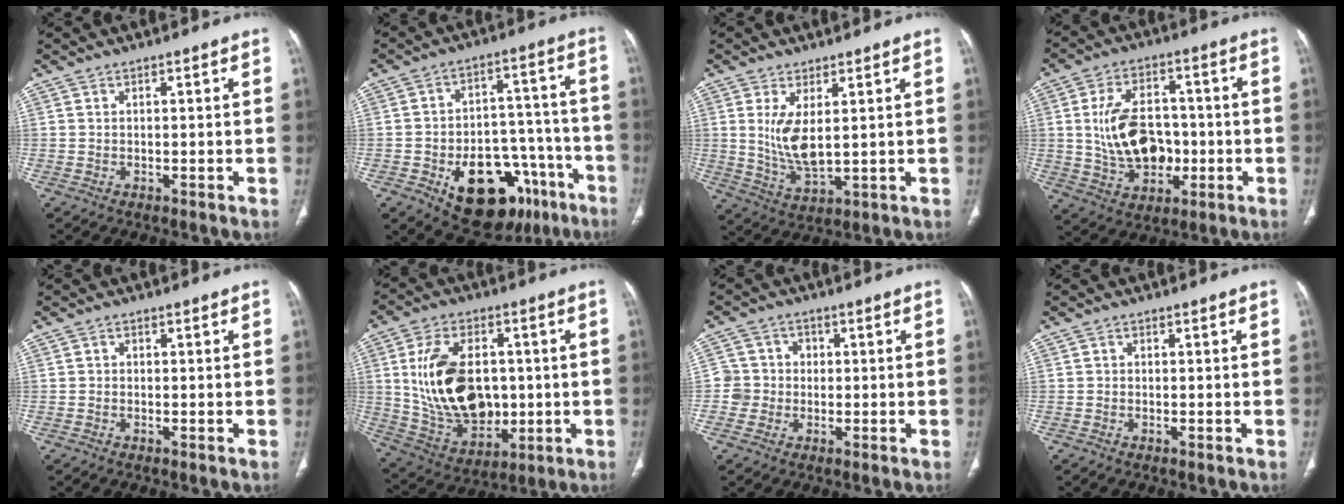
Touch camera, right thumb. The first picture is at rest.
{"total": 20.9, "force": [-10.4, 12.5, 13.2], "torque": [-0.142, 0.073, -0.140]}
{"total": 7.6, "force": [1.7, 3.1, 6.8], "torque": [-0.135, -0.027, 0.045]}
{"total": 14.2, "force": [-0.7, 9.8, 10.2], "torque": [-0.150, 0.014, -0.003]}
{"total": 0.7, "force": [-0.1, 0.7, 0.3], "torque": [0.000, 0.003, -0.006]}
{"total": 19.5, "force": [1.2, 13.0, 14.5], "torque": [-0.228, -0.006, 0.042]}
{"total": 5.1, "force": [-0.6, 5.0, 0.3], "torque": [0.030, 0.016, -0.018]}
{"total": 0.5, "force": [-0.1, 0.5, 0.2], "torque": [-0.002, 0.002, -0.005]}